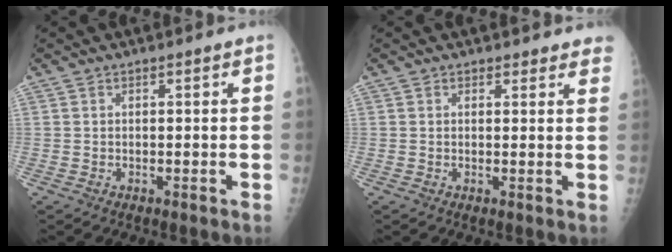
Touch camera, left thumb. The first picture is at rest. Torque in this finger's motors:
{"motor_torque": [-0.07, 0.04, 0.03, -0.05, 0.03]}